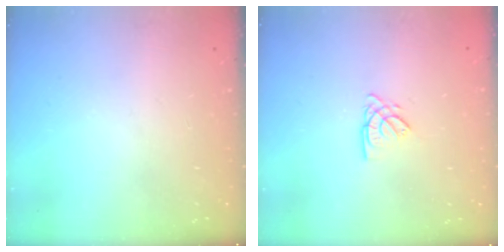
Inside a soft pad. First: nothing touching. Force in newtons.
{"total": 2.7, "press": 2.7, "slide": 0.3}